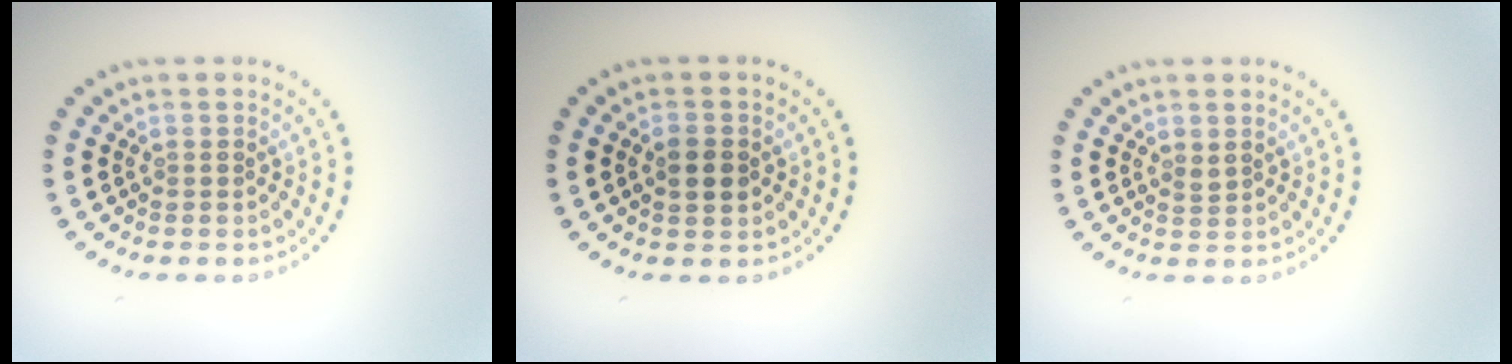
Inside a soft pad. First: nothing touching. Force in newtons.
{"total": 2.3, "press": 2.3, "slide": 0.0}
{"total": 0.6, "press": 0.5, "slide": 0.2}